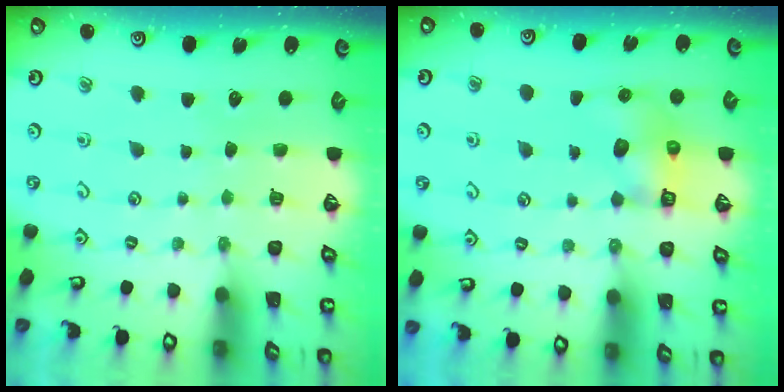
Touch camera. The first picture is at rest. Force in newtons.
{"total": 6.8, "press": 6.8, "slide": 0.7}